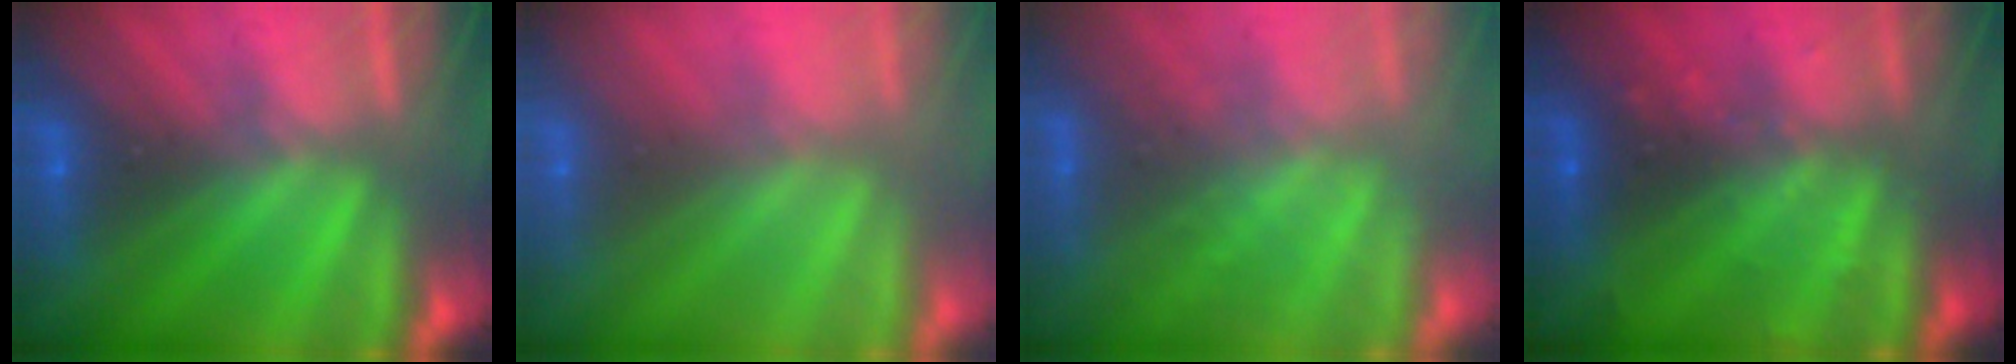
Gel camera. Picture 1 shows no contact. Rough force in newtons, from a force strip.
{"total": 3.0}
{"total": 3.3}
{"total": 2.4}